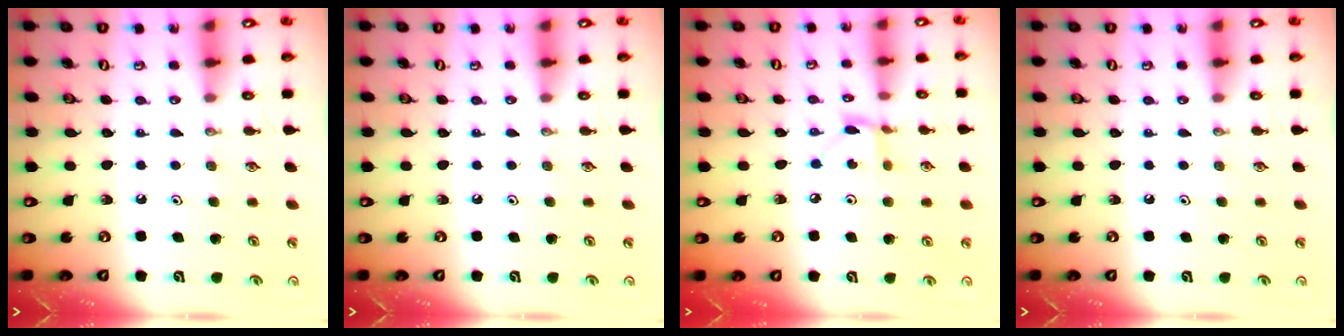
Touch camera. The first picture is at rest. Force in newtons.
{"total": 0.0}
{"total": 2.8, "press": 2.8, "slide": 0.2}
{"total": 0.0}